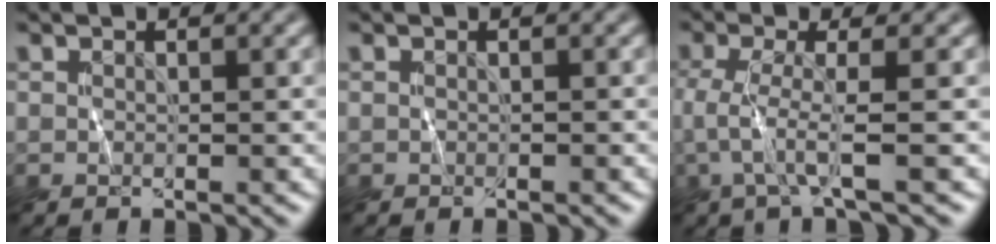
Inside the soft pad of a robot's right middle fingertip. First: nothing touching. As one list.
[{"total": 1.1, "force": [-0.4, -0.7, -0.7], "torque": [0.009, 0.001, -0.006]}, {"total": 2.5, "force": [-1.0, -0.4, 2.3], "torque": [-0.058, 0.000, -0.021]}]